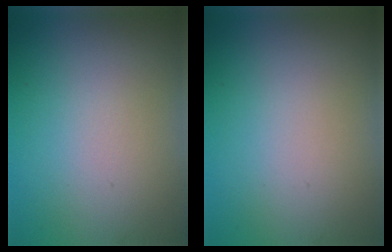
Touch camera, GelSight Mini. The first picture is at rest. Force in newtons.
{"total": 0.0}